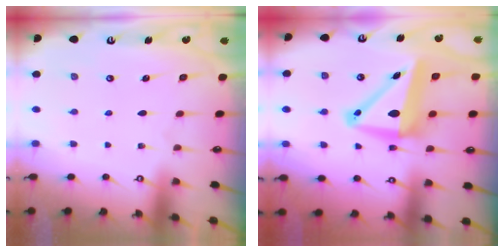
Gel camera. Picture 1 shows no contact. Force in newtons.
{"total": 11.4, "press": 10.7, "slide": 4.0}